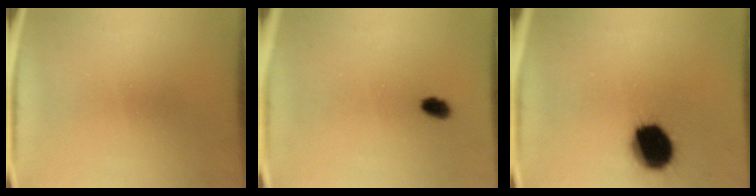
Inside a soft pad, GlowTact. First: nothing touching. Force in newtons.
{"total": 2.3}
{"total": 15.8}